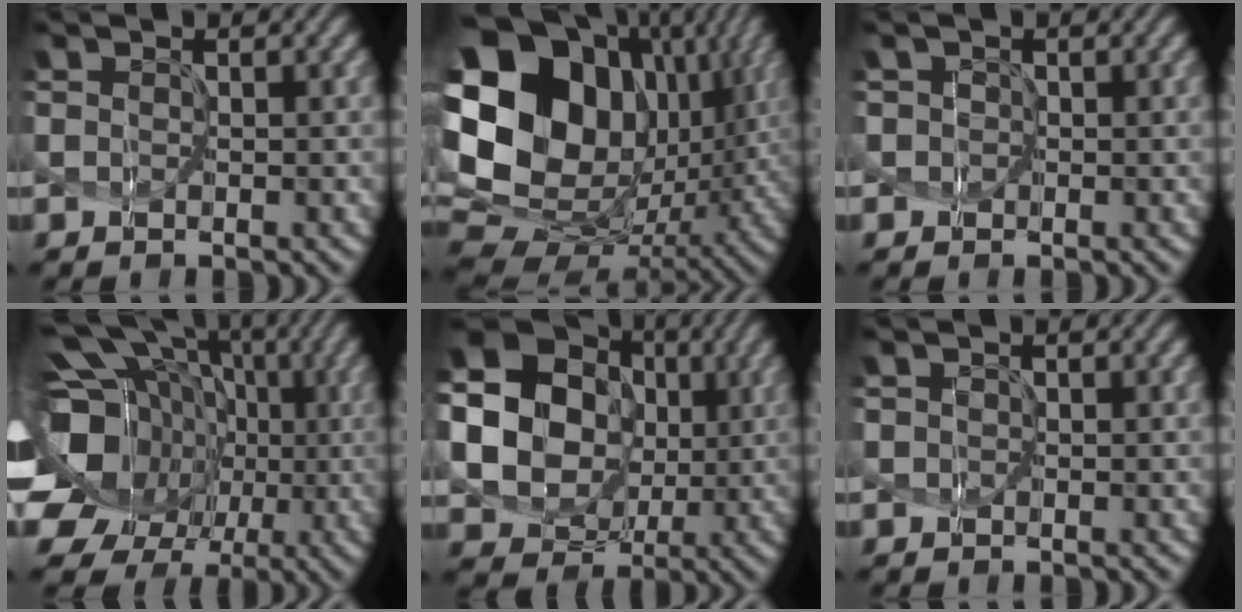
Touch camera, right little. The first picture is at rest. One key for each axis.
{"total": 22.0, "fx": 4.7, "fy": 17.0, "fz": 13.1, "tx": -0.279, "ty": 0.013, "tz": 0.097}
{"total": 2.0, "fx": 0.1, "fy": 1.9, "fz": 0.6, "tx": 0.016, "ty": 0.017, "tz": -0.028}
{"total": 16.5, "fx": -1.0, "fy": 13.9, "fz": 8.9, "tx": -0.194, "ty": 0.004, "tz": -0.030}
{"total": 17.3, "fx": 3.1, "fy": 15.7, "fz": 6.6, "tx": -0.184, "ty": 0.031, "tz": 0.034}
{"total": 0.7, "fx": 0.2, "fy": 0.7, "fz": 0.2, "tx": 0.011, "ty": 0.005, "tz": -0.011}